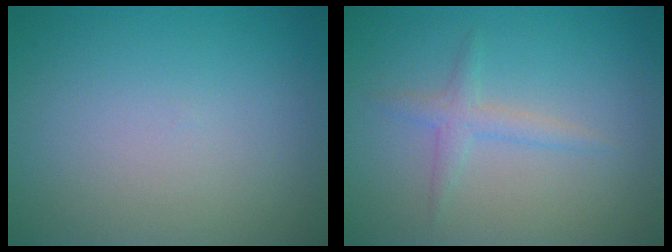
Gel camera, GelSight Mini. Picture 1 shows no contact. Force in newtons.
{"total": 1.7, "press": 1.7, "slide": 0.1}